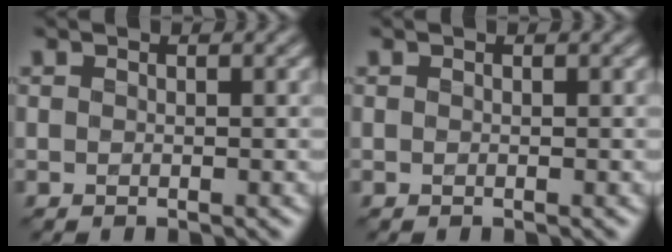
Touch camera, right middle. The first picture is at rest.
{"total": 0.0}